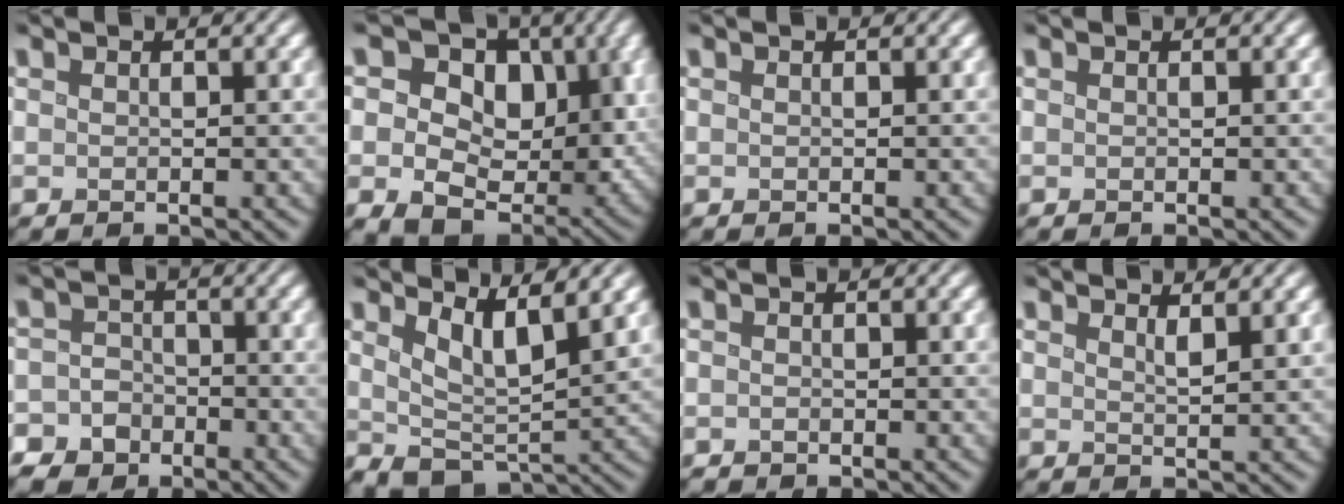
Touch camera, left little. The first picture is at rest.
{"total": 12.1, "force": [1.0, 8.9, 8.1], "torque": [-0.132, -0.020, 0.015]}
{"total": 0.0}
{"total": 0.0}
{"total": 8.0, "force": [-4.9, 6.2, 1.1], "torque": [-0.017, -0.022, -0.099]}
{"total": 3.8, "force": [1.8, 1.5, 3.0], "torque": [-0.064, -0.016, 0.039]}
{"total": 0.7, "force": [-0.5, 0.5, 0.0], "torque": [0.003, -0.005, -0.007]}
{"total": 1.0, "force": [0.9, 0.0, 0.6], "torque": [-0.012, -0.001, 0.016]}